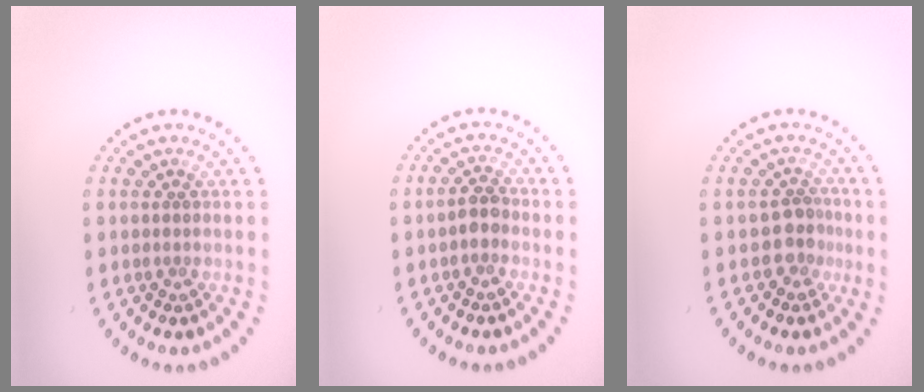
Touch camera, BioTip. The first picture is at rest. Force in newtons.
{"total": 1.4, "press": 1.4, "slide": 0.4}
{"total": 2.2, "press": 1.6, "slide": 1.4}